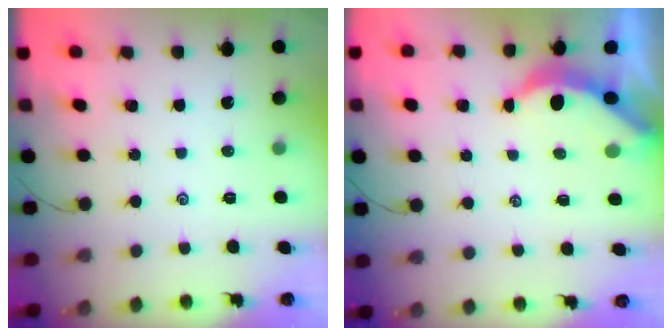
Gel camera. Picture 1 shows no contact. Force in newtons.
{"total": 3.8, "press": 3.8, "slide": 0.4}